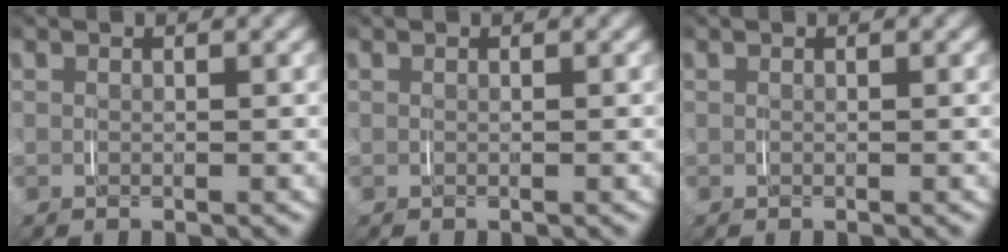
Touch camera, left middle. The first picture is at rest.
{"total": 0.0}
{"total": 0.0}